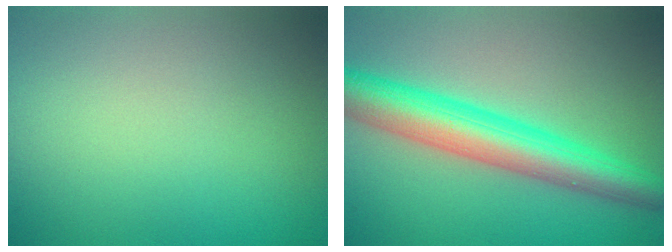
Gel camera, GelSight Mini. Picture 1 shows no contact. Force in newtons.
{"total": 7.2, "press": 7.2, "slide": 0.1}